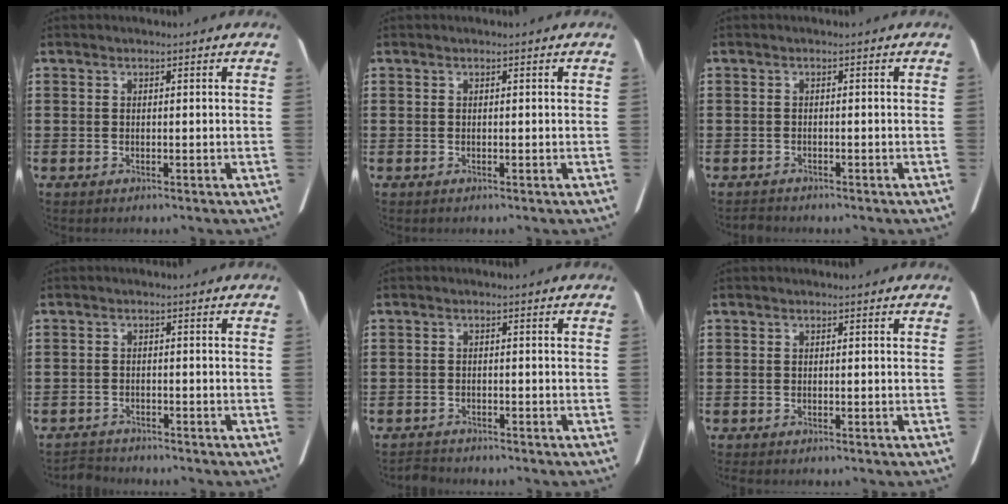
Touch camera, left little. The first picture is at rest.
{"total": 0.0}
{"total": 0.7, "force": [-0.7, 0.0, 0.0], "torque": [-0.004, -0.001, -0.015]}
{"total": 1.7, "force": [-1.7, 0.0, -0.1], "torque": [-0.005, -0.002, -0.038]}
{"total": 1.3, "force": [-1.3, 0.0, 0.0], "torque": [-0.005, -0.001, -0.028]}
{"total": 0.0}